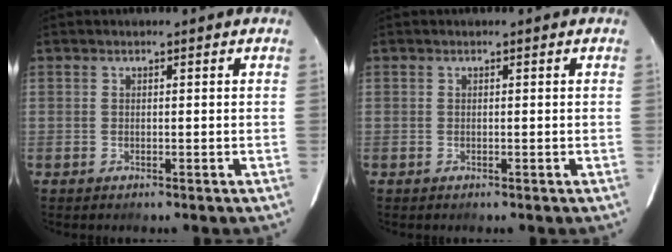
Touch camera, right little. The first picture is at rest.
{"total": 0.0}